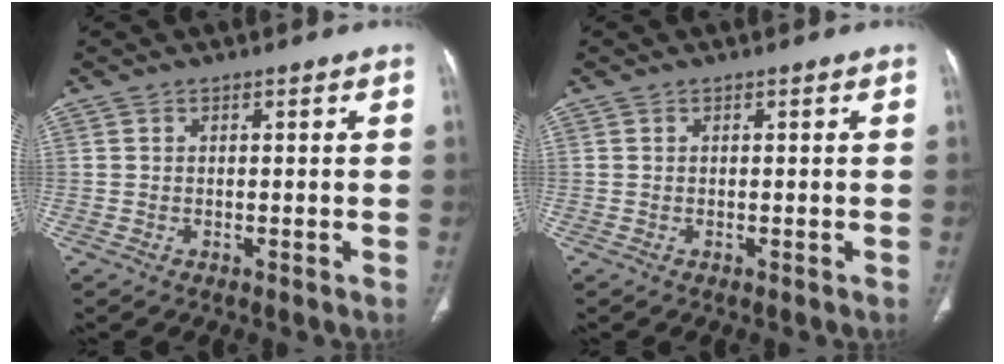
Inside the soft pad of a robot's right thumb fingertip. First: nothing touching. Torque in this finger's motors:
{"motor_torque": [0.03, 0.03, -0.02, 0.01, 0.00]}